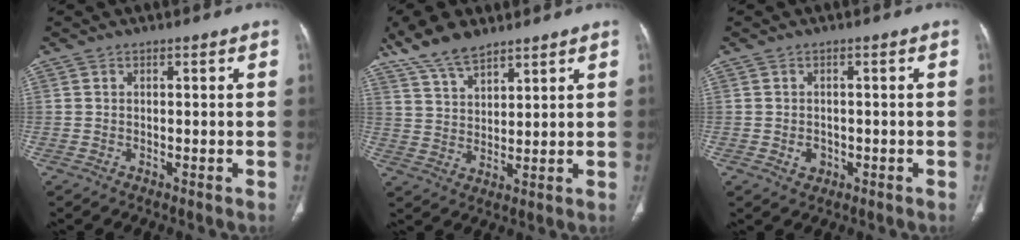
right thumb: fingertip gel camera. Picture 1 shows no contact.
{"total": 9.3, "force": [7.3, 3.7, 4.5], "torque": [-0.076, -0.026, 0.146]}
{"total": 2.1, "force": [-0.6, 1.8, 1.0], "torque": [-0.006, 0.003, -0.001]}